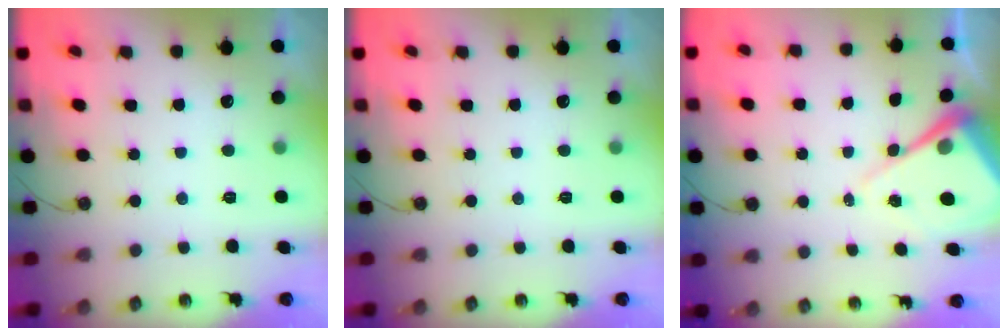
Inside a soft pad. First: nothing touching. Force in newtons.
{"total": 0.0}
{"total": 9.5, "press": 9.5, "slide": 1.0}